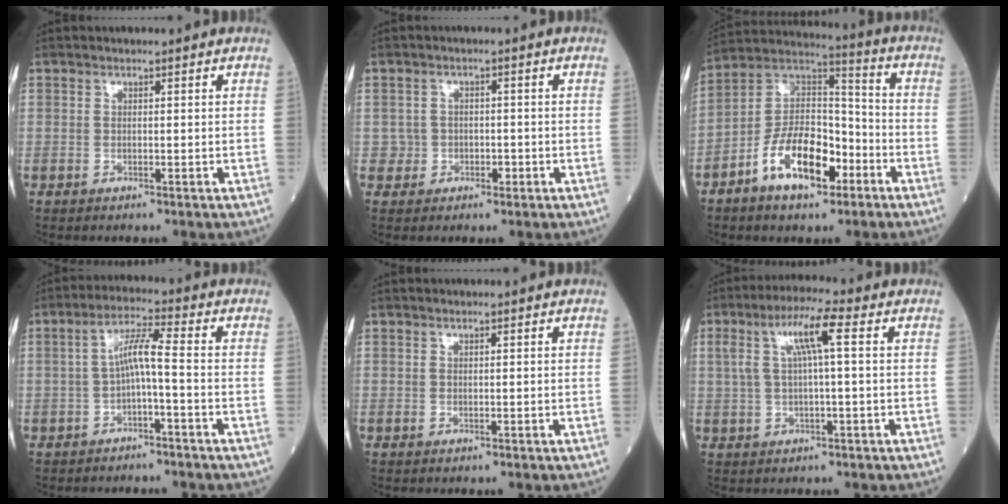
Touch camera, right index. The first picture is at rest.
{"total": 2.6, "force": [-0.8, 2.5, 0.2], "torque": [0.010, 0.011, -0.012]}
{"total": 13.6, "force": [-6.8, 6.1, 10.0], "torque": [-0.193, 0.018, -0.121]}
{"total": 4.9, "force": [-1.0, 0.2, 4.8], "torque": [-0.089, 0.021, -0.017]}
{"total": 0.0}
{"total": 7.2, "force": [1.8, 0.5, 6.9], "torque": [-0.135, 0.026, 0.034]}